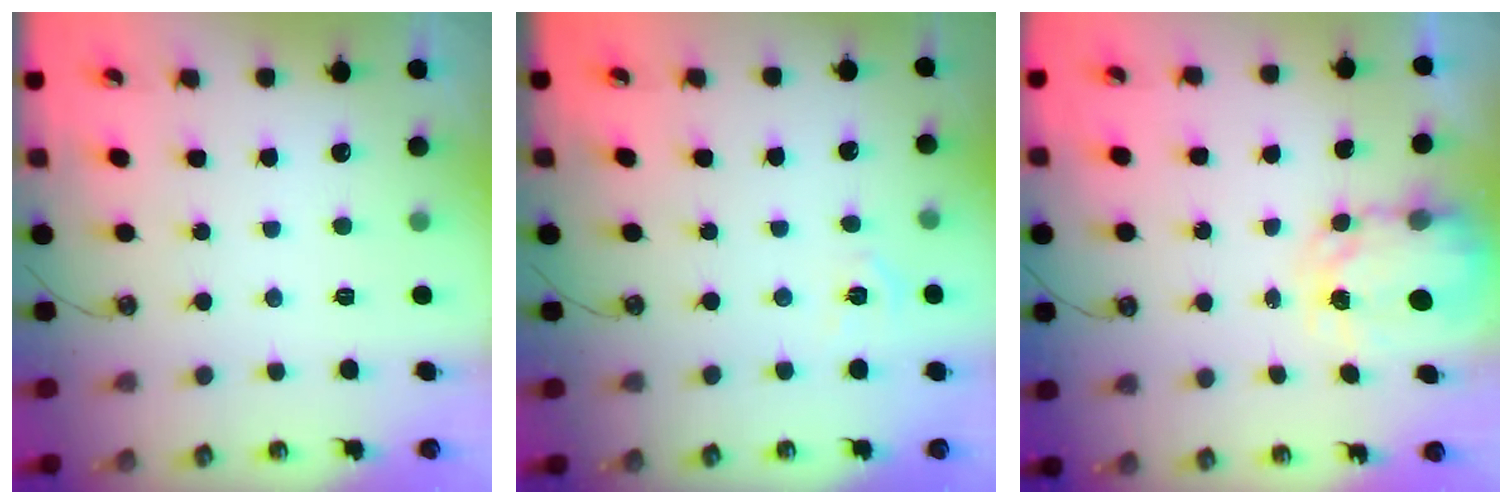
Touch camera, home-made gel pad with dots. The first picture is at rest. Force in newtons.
{"total": 3.1, "press": 3.0, "slide": 0.3}
{"total": 4.3, "press": 4.3, "slide": 0.3}